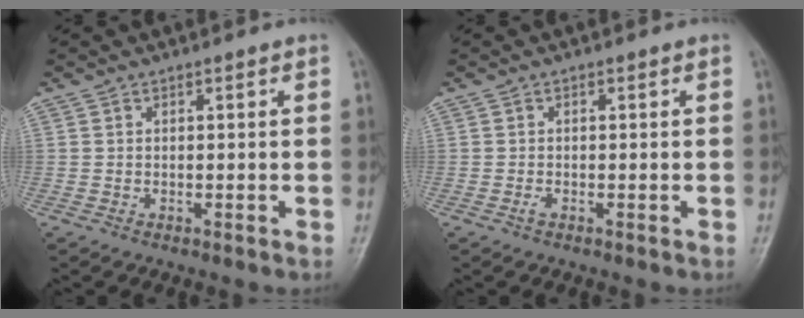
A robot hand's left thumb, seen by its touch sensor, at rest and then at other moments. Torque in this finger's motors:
{"motor_torque": [-0.18, -0.17, 0.07, -0.03, 0.00]}